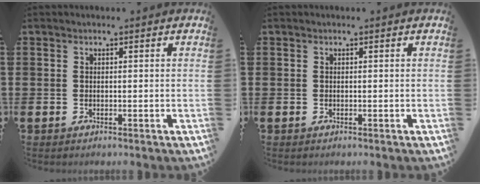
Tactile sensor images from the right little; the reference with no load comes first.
{"total": 0.0}